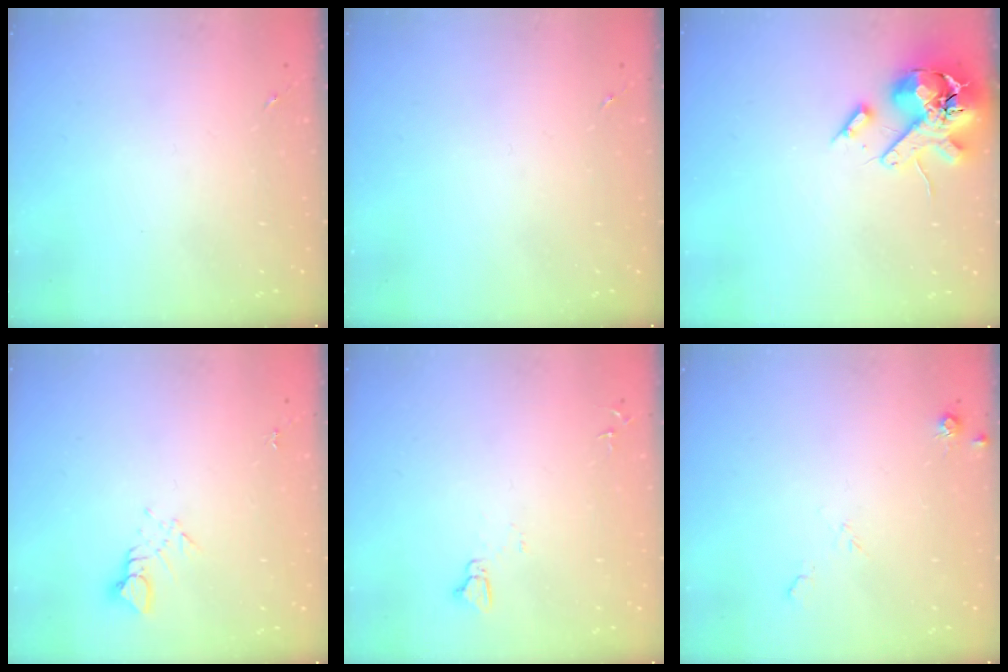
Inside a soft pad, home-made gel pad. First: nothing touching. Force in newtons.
{"total": 0.0}
{"total": 17.4, "press": 17.2, "slide": 2.9}
{"total": 3.5, "press": 3.5, "slide": 0.3}
{"total": 3.6, "press": 3.6, "slide": 0.4}
{"total": 7.2, "press": 7.2, "slide": 0.6}